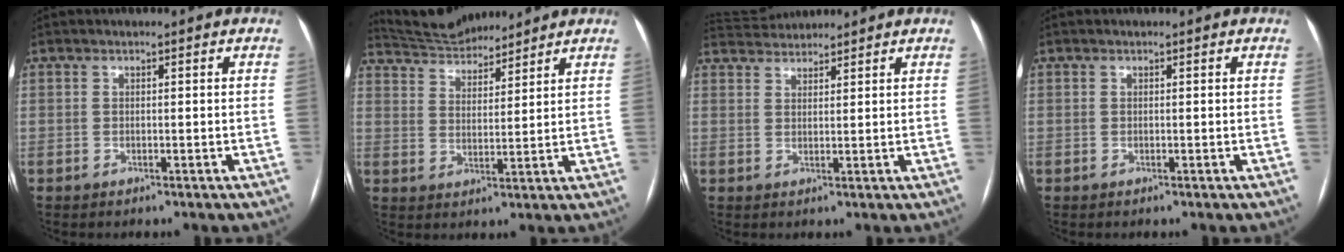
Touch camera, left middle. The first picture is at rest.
{"total": 9.2, "force": [9.0, 1.4, 1.7], "torque": [-0.040, 0.018, 0.161]}
{"total": 5.0, "force": [5.0, 0.5, 0.4], "torque": [-0.013, 0.030, 0.089]}
{"total": 0.0}